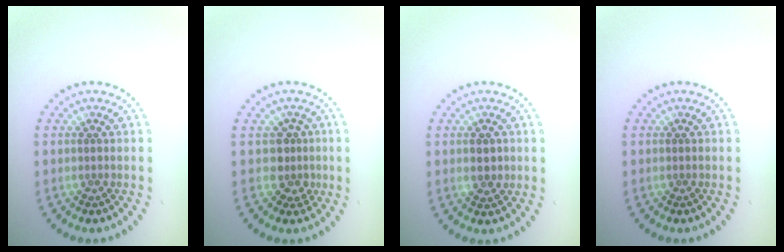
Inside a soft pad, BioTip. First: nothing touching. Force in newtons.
{"total": 2.1, "press": 1.5, "slide": 1.5}
{"total": 1.3, "press": 1.3, "slide": 0.3}
{"total": 0.0}